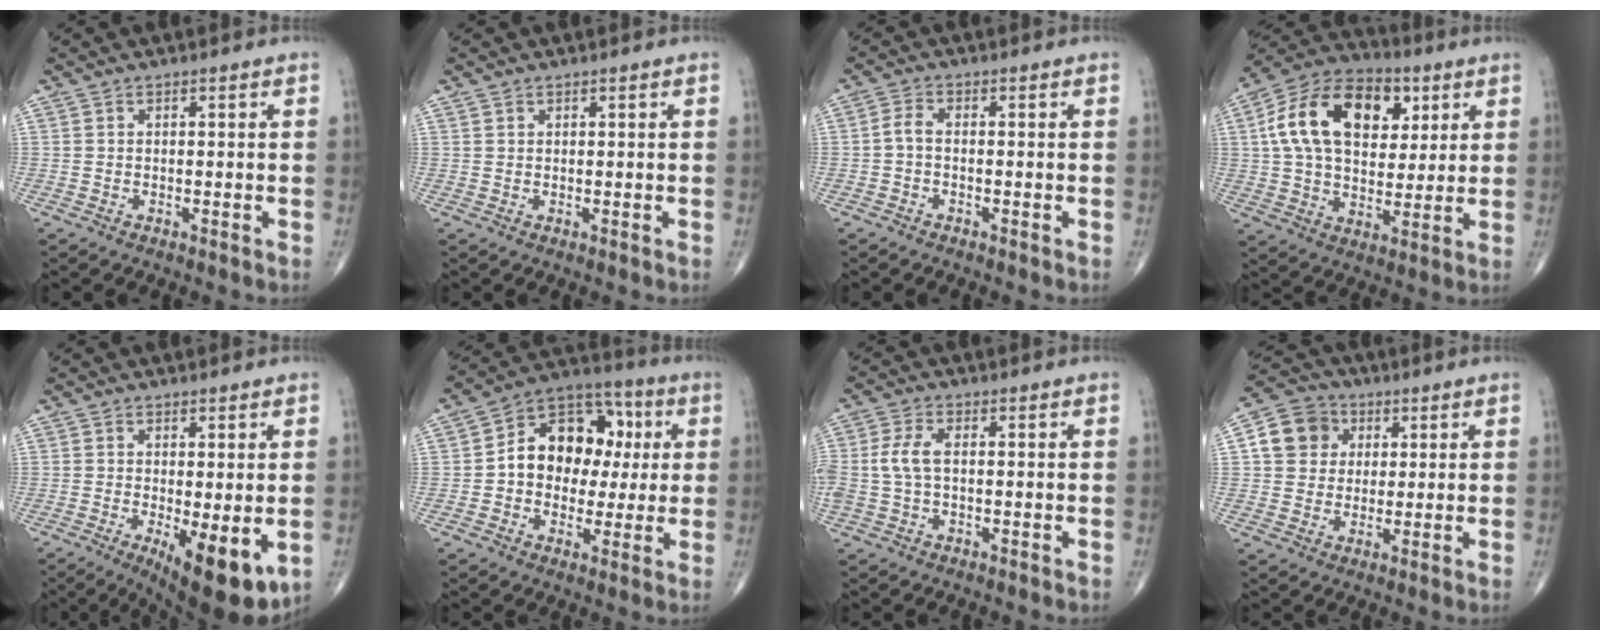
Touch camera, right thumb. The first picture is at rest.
{"total": 0.5, "force": [0.4, 0.4, 0.1], "torque": [0.002, -0.003, 0.006]}
{"total": 2.2, "force": [-0.6, 1.1, 1.8], "torque": [-0.037, 0.005, -0.017]}
{"total": 20.5, "force": [5.9, 13.1, 14.7], "torque": [-0.233, 0.003, 0.094]}
{"total": 10.9, "force": [-2.9, 3.6, 9.9], "torque": [-0.135, -0.025, -0.032]}
{"total": 13.9, "force": [1.2, 10.4, 9.1], "torque": [-0.093, 0.028, 0.010]}
{"total": 5.0, "force": [0.1, 2.7, 4.3], "torque": [-0.115, 0.012, -0.001]}
{"total": 9.3, "force": [2.3, 8.3, 3.4], "torque": [-0.039, 0.003, 0.030]}